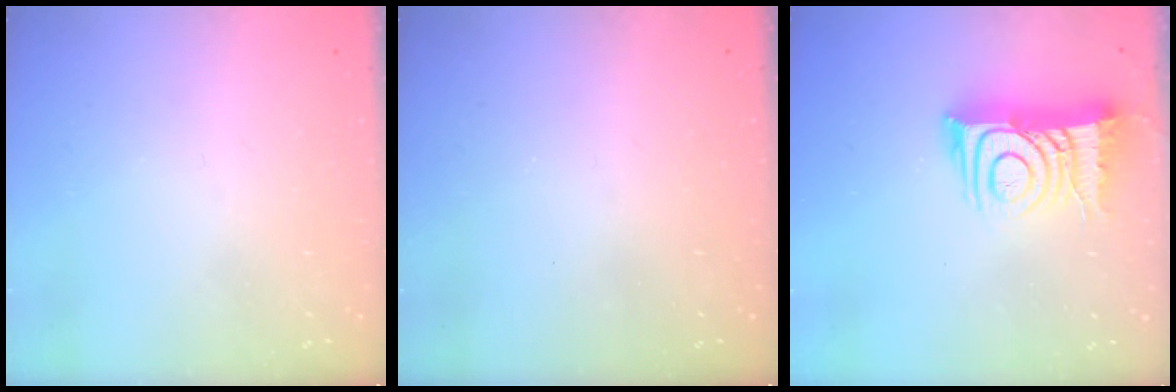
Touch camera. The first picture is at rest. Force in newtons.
{"total": 2.5, "press": 2.4, "slide": 0.4}
{"total": 14.0, "press": 14.0, "slide": 1.0}